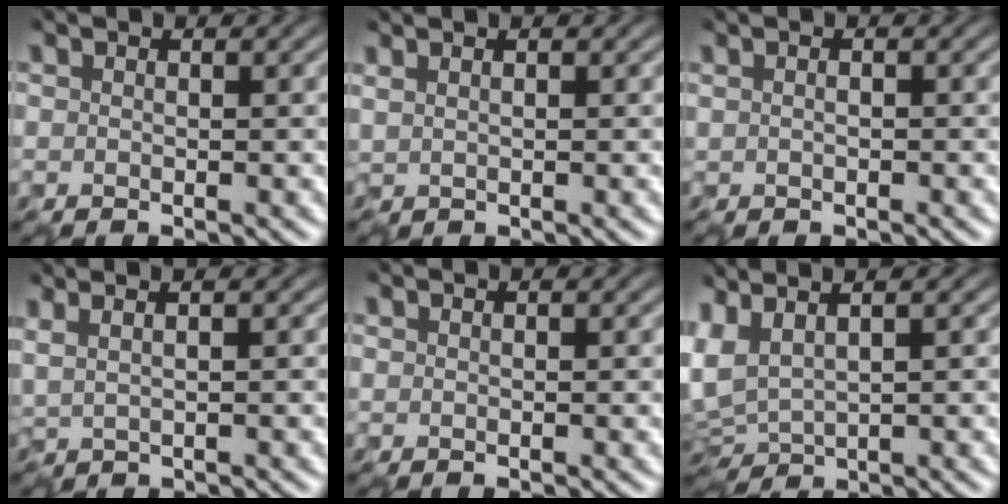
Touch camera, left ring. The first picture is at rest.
{"total": 1.5, "force": [1.1, 0.8, 0.7], "torque": [-0.008, 0.011, 0.004]}
{"total": 1.0, "force": [0.5, 0.6, 0.6], "torque": [-0.012, 0.010, -0.005]}
{"total": 4.1, "force": [2.4, 2.0, 2.6], "torque": [-0.029, 0.034, 0.015]}
{"total": 0.0}
{"total": 2.4, "force": [1.4, 1.0, 1.7], "torque": [-0.054, 0.013, 0.031]}